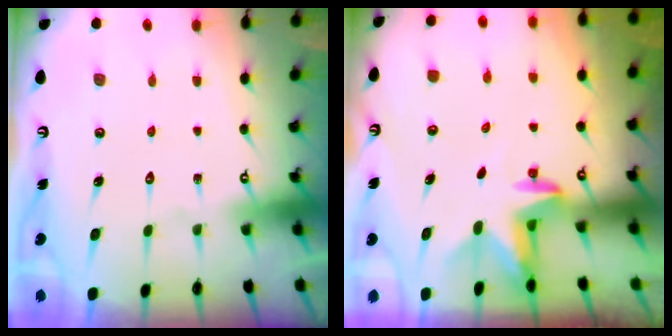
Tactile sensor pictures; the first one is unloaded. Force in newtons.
{"total": 3.0, "press": 2.9, "slide": 0.7}